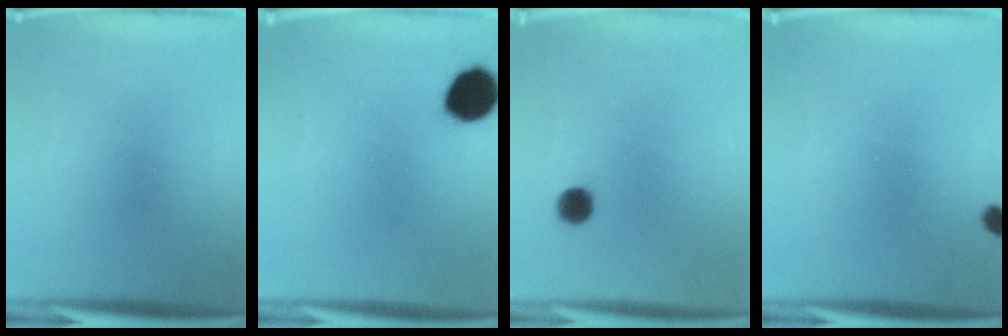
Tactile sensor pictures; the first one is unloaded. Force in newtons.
{"total": 9.3}
{"total": 3.1}
{"total": 1.2}